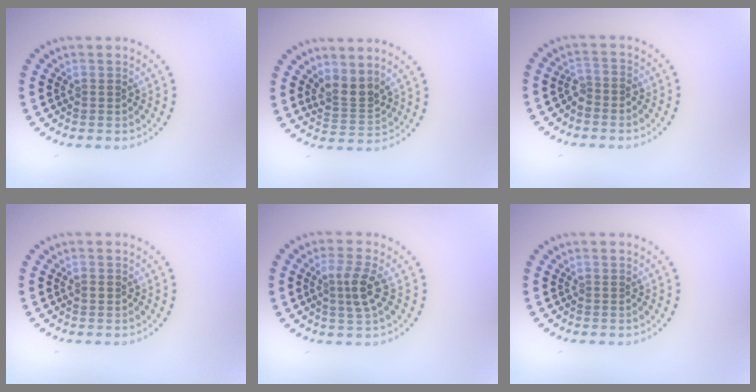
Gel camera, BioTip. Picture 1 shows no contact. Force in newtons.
{"total": 2.6, "press": 1.9, "slide": 1.7}
{"total": 1.4, "press": 1.1, "slide": 0.9}
{"total": 0.9, "press": 0.9, "slide": 0.2}
{"total": 2.8, "press": 2.5, "slide": 1.2}
{"total": 0.0}